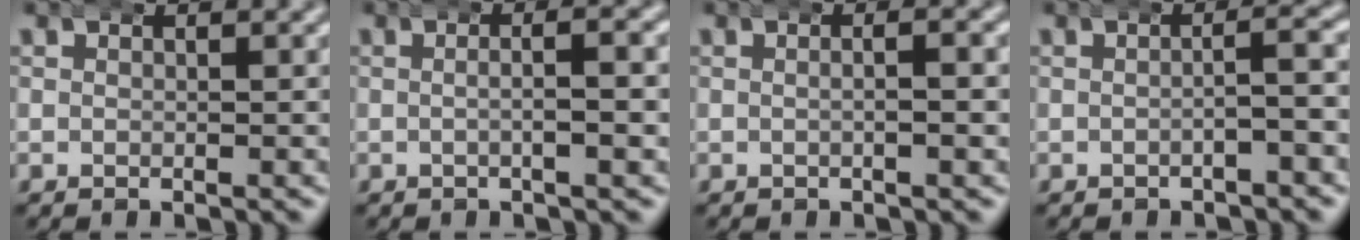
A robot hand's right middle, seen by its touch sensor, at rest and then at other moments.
{"total": 2.5, "force": [-0.1, 0.2, 2.5], "torque": [-0.032, 0.012, -0.010]}
{"total": 1.6, "force": [0.0, 0.3, 1.6], "torque": [-0.017, 0.011, -0.008]}
{"total": 1.7, "force": [-0.5, 0.1, 1.6], "torque": [-0.011, 0.009, -0.013]}